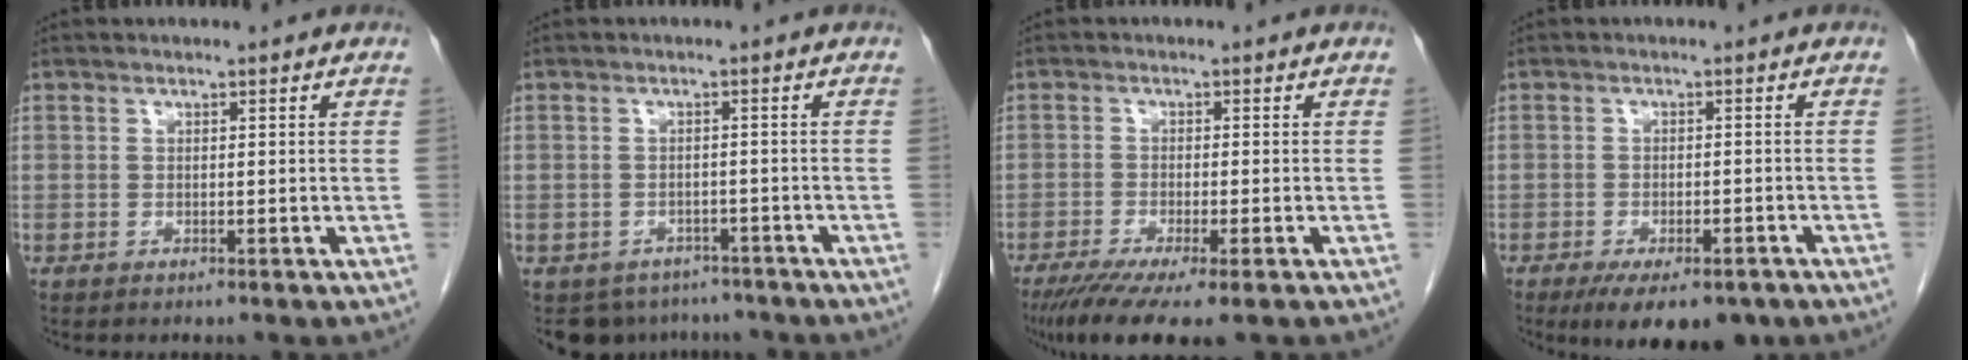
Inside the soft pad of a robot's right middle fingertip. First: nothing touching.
{"total": 7.1, "force": [-5.7, 4.2, 0.8], "torque": [-0.005, 0.006, -0.071]}
{"total": 9.1, "force": [-6.2, 1.1, 6.6], "torque": [-0.100, -0.021, -0.101]}
{"total": 9.7, "force": [-6.8, 3.6, 5.8], "torque": [-0.078, -0.006, -0.099]}